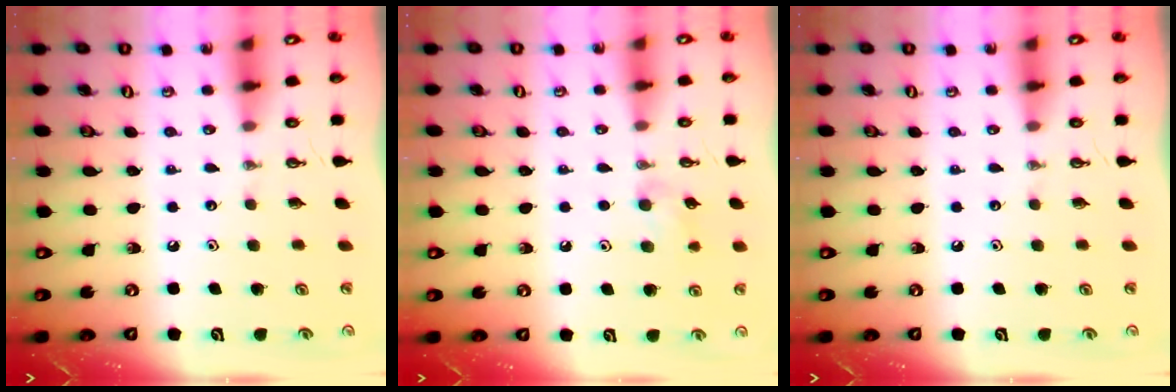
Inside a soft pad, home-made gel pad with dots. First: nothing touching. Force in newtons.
{"total": 8.2, "press": 7.4, "slide": 3.4}
{"total": 0.0}